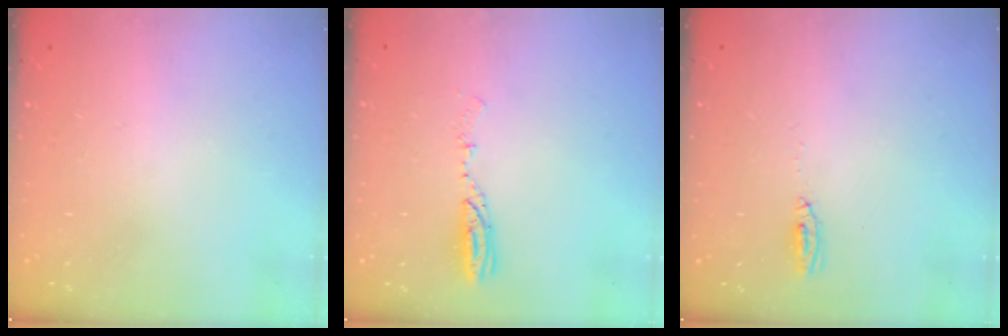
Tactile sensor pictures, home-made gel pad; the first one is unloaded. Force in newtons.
{"total": 4.8, "press": 4.7, "slide": 1.0}
{"total": 3.4, "press": 3.0, "slide": 1.7}